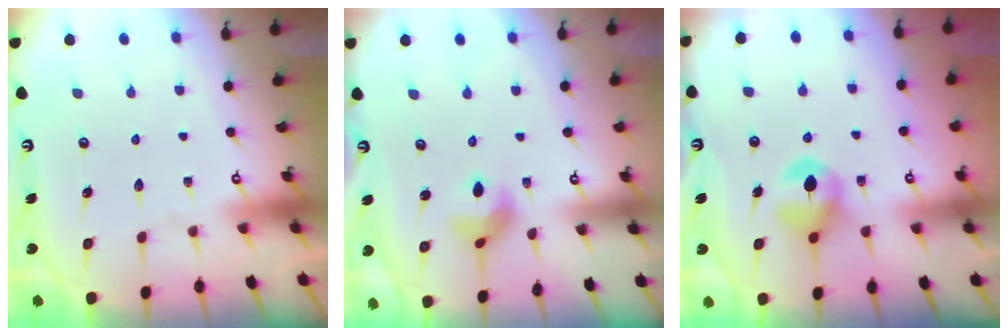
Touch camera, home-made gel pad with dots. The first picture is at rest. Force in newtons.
{"total": 6.7, "press": 6.7, "slide": 0.3}
{"total": 8.5, "press": 8.4, "slide": 0.4}